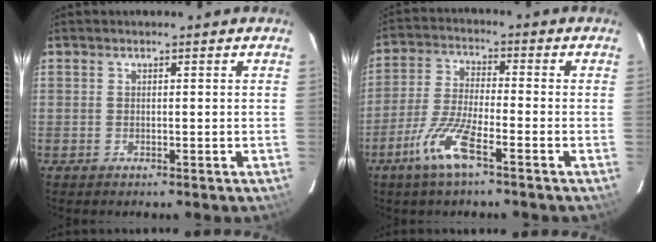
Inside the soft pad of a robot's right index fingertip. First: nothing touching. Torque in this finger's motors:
{"motor_torque": [0.33, -0.20, 0.25, 0.03]}